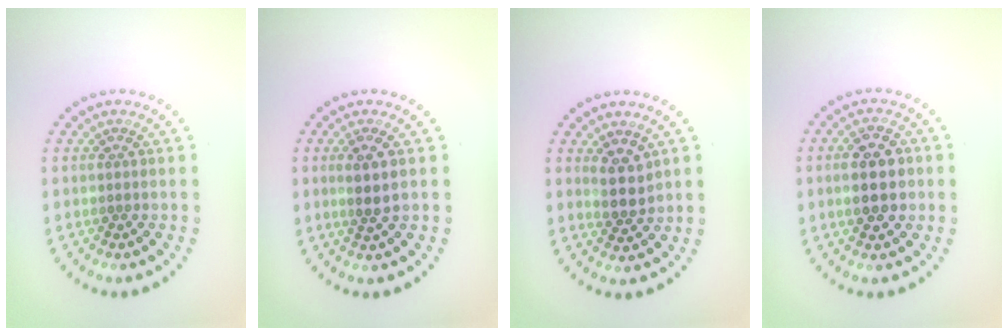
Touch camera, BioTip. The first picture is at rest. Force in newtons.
{"total": 2.5, "press": 2.2, "slide": 1.1}
{"total": 2.5, "press": 2.2, "slide": 1.2}
{"total": 4.6, "press": 4.6, "slide": 0.1}